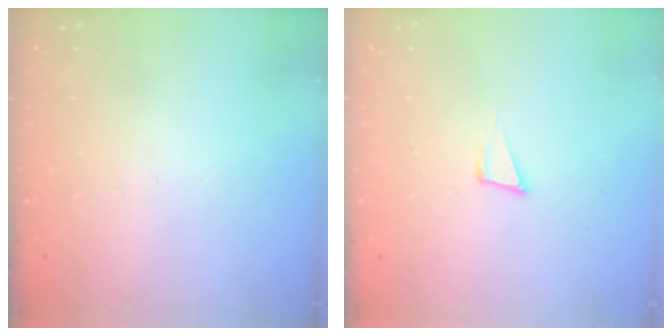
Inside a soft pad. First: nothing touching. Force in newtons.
{"total": 4.0, "press": 2.5, "slide": 3.1}